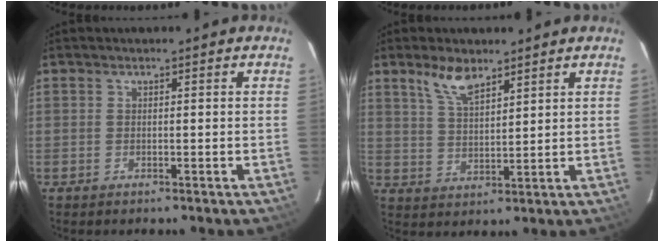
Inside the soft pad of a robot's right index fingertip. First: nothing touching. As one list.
[{"total": 6.4, "force": [4.6, 2.3, 3.8], "torque": [-0.070, 0.003, 0.093]}]